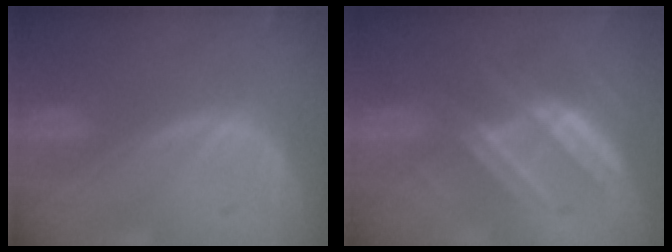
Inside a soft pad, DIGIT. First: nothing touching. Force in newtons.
{"total": 7.9, "press": 7.0, "slide": 3.7}